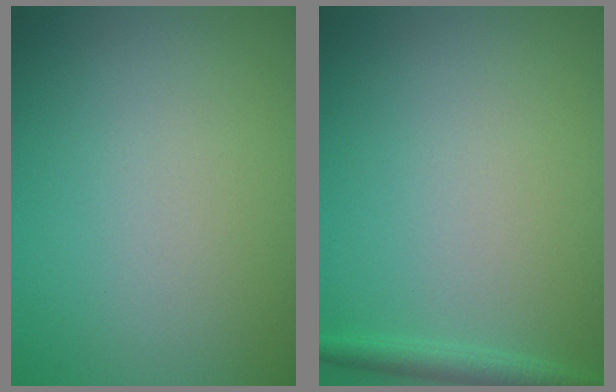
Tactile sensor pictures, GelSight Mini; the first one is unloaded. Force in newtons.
{"total": 1.6, "press": 1.6, "slide": 0.1}